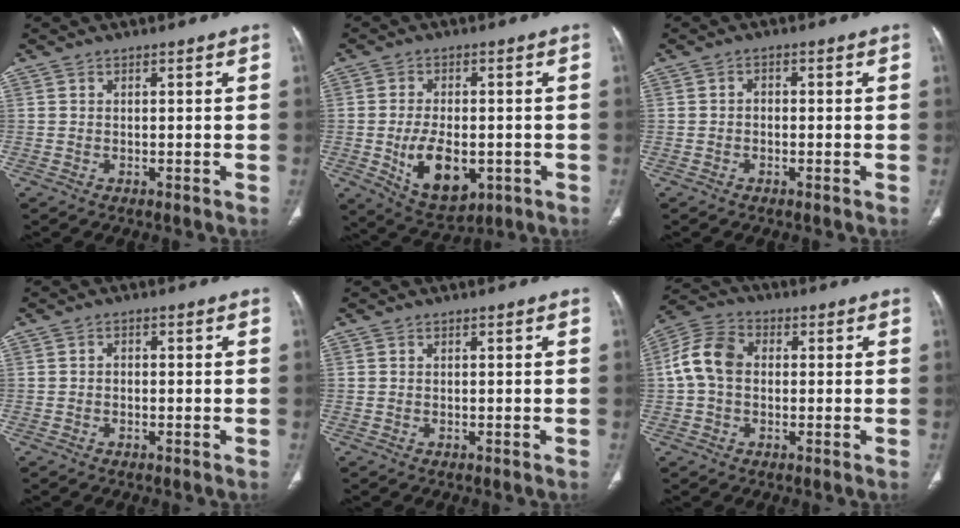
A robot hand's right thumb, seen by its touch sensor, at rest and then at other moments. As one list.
[{"total": 11.4, "force": [-2.6, 6.6, 8.9], "torque": [-0.132, -0.003, -0.026]}, {"total": 1.3, "force": [-0.4, 1.0, 0.7], "torque": [-0.005, 0.006, -0.010]}, {"total": 1.0, "force": [-0.3, 0.8, 0.6], "torque": [-0.005, 0.004, -0.008]}, {"total": 0.0}, {"total": 8.8, "force": [0.3, 6.4, 6.0], "torque": [-0.116, 0.026, -0.004]}]